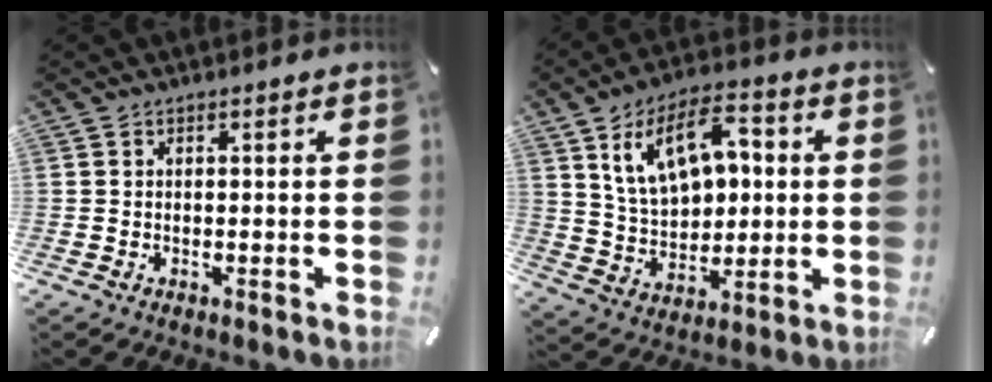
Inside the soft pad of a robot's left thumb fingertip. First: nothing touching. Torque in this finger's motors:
{"motor_torque": [1.92, 1.92, 1.53, -1.24, 0.49]}